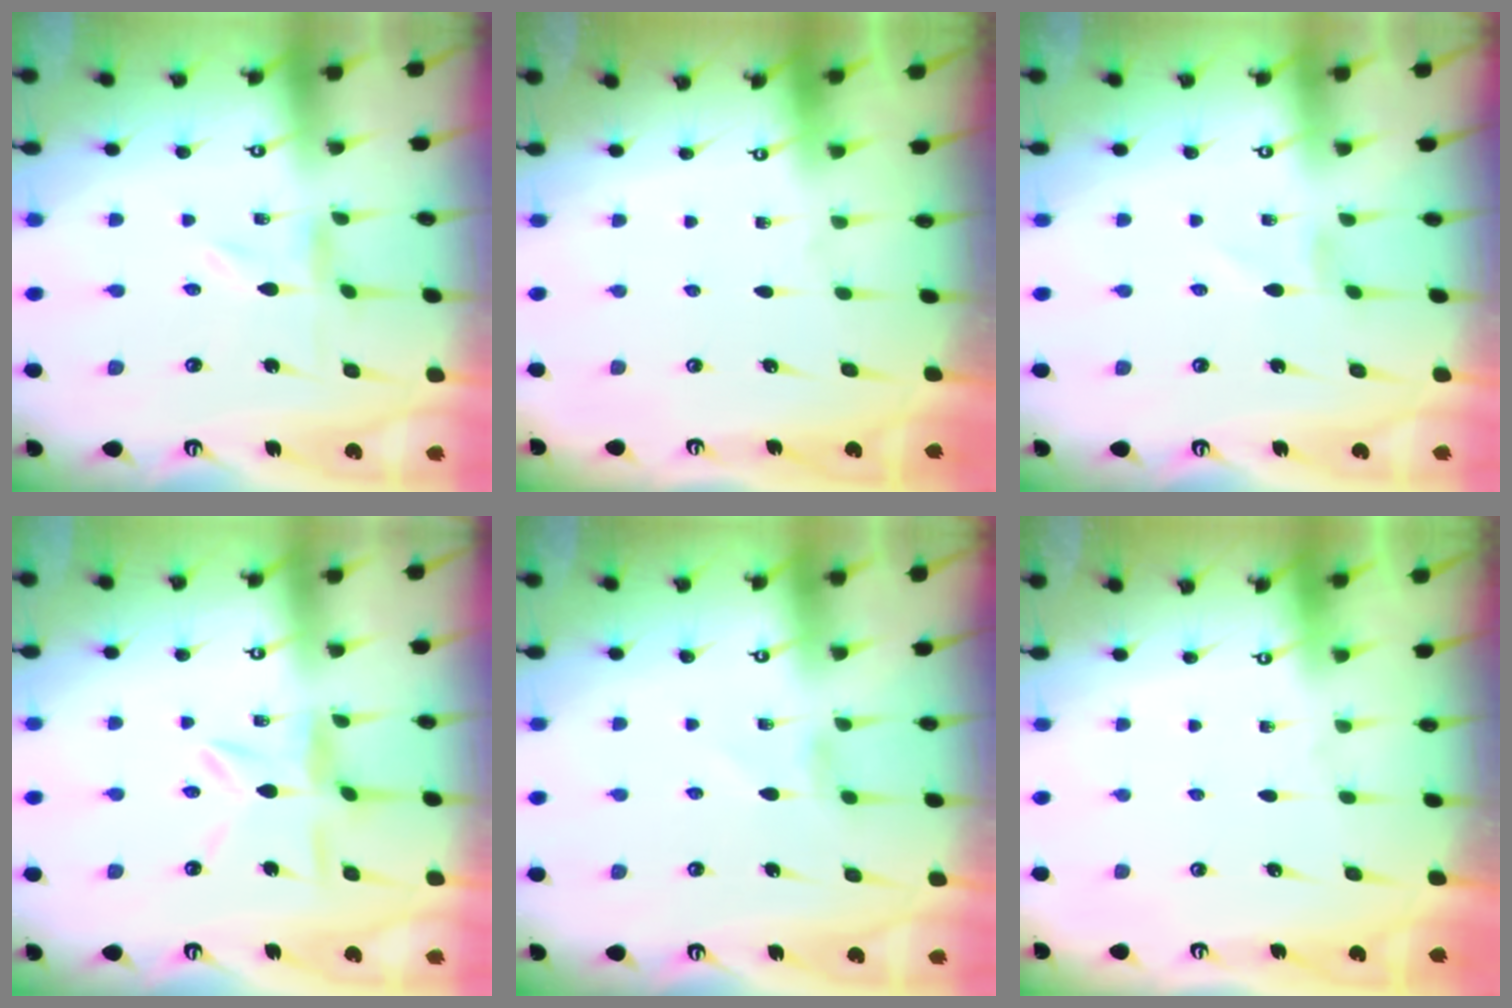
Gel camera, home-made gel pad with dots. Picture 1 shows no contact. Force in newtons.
{"total": 0.0}
{"total": 0.5, "press": 0.5, "slide": 0.1}
{"total": 7.4, "press": 7.3, "slide": 0.6}
{"total": 2.7, "press": 2.7, "slide": 0.3}
{"total": 0.0}